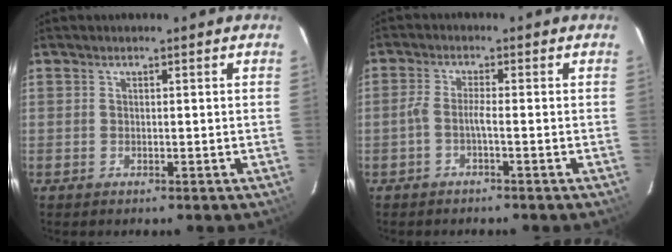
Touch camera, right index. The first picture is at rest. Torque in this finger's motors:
{"motor_torque": [0.53, -0.21, 0.22, 0.07]}